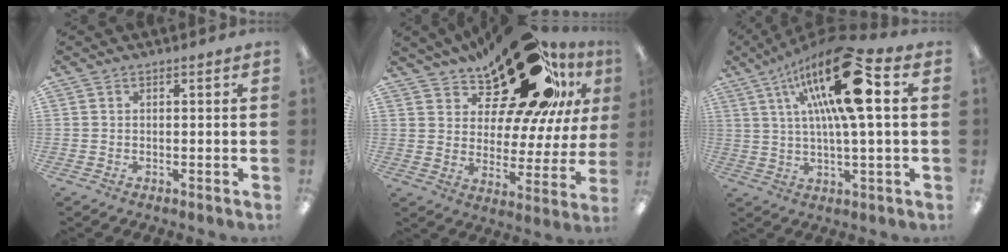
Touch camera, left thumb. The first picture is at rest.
{"total": 24.6, "force": [16.6, 9.8, 15.2], "torque": [-0.223, -0.100, 0.275]}
{"total": 20.6, "force": [7.6, 5.7, 18.2], "torque": [-0.331, -0.020, 0.110]}